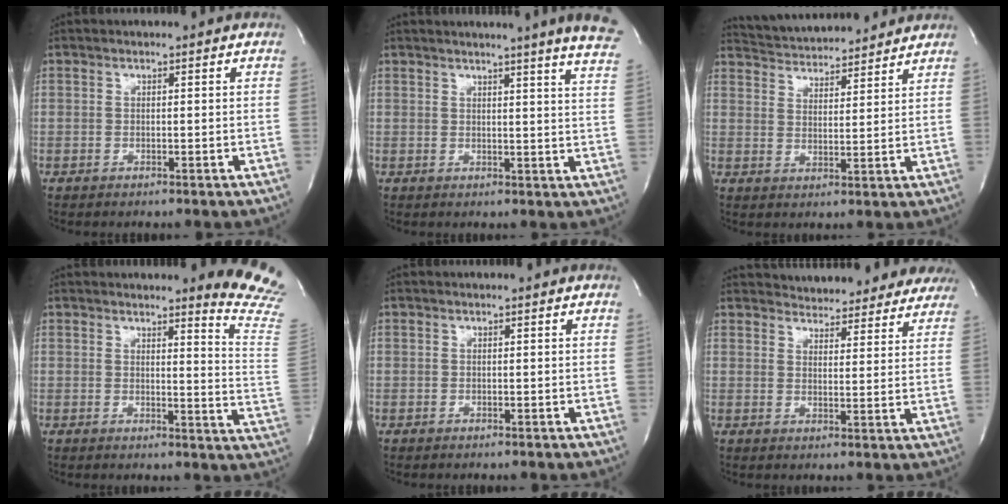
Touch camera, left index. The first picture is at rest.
{"total": 12.6, "force": [10.8, -1.1, 6.3], "torque": [-0.083, -0.055, 0.106]}
{"total": 13.2, "force": [12.5, 2.0, 3.5], "torque": [-0.060, 0.023, 0.189]}
{"total": 11.0, "force": [10.2, -0.9, 3.8], "torque": [-0.035, -0.119, 0.087]}
{"total": 0.0}
{"total": 19.6, "force": [18.3, 6.1, 3.8], "torque": [-0.045, -0.012, 0.214]}